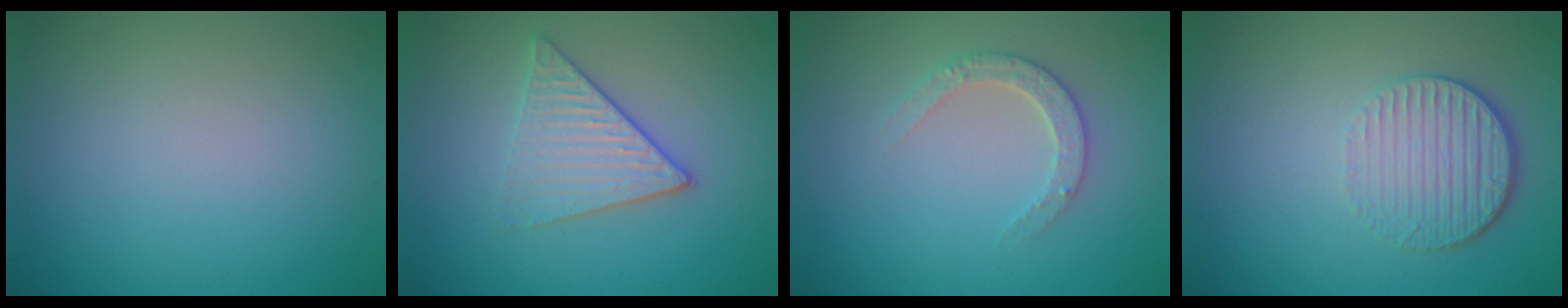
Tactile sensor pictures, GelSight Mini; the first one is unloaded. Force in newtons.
{"total": 3.5, "press": 3.1, "slide": 1.5}
{"total": 2.4, "press": 2.3, "slide": 0.5}
{"total": 4.2, "press": 3.0, "slide": 3.0}